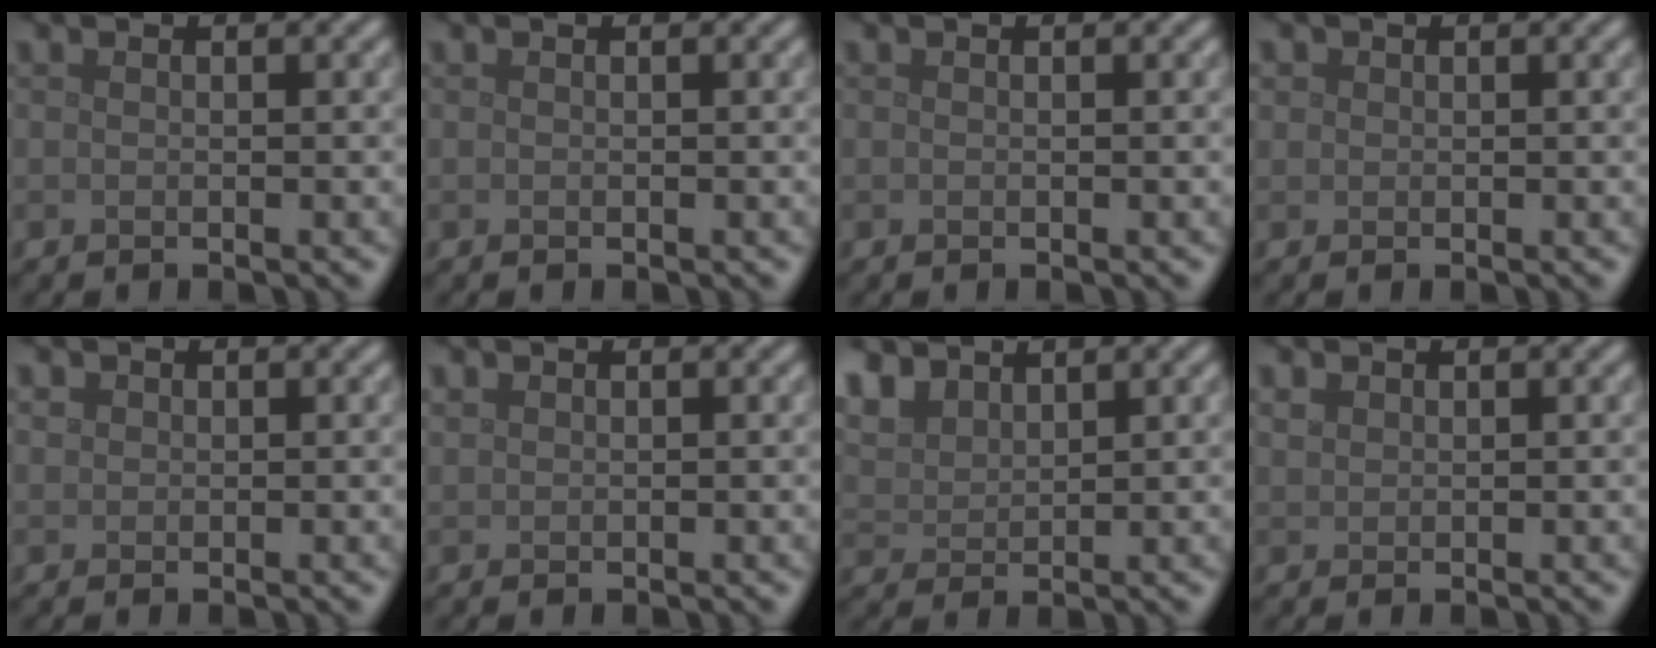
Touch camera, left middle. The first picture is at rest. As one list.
[{"total": 0.0}, {"total": 0.0}, {"total": 0.7, "force": [0.2, 0.7, 0.1], "torque": [0.005, -0.001, 0.002]}, {"total": 0.8, "force": [0.3, 0.7, 0.1], "torque": [0.000, 0.000, 0.004]}, {"total": 0.6, "force": [0.4, 0.4, 0.1], "torque": [-0.001, 0.000, 0.010]}, {"total": 4.3, "force": [3.2, 2.2, 1.8], "torque": [-0.053, 0.008, 0.068]}, {"total": 1.0, "force": [0.6, 0.7, 0.2], "torque": [-0.005, 0.000, 0.013]}]